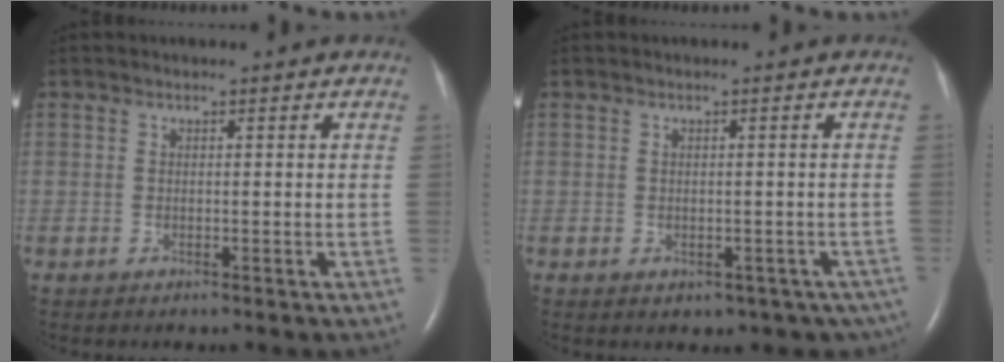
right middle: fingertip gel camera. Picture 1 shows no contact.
{"total": 6.1, "force": [-3.6, 4.4, 2.3], "torque": [-0.009, 0.017, -0.040]}